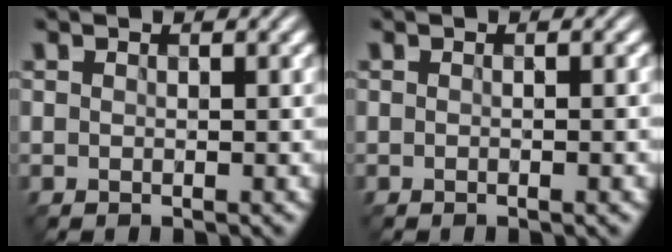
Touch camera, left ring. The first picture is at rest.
{"total": 1.4, "force": [-0.1, 0.4, 1.3], "torque": [-0.010, -0.003, -0.007]}